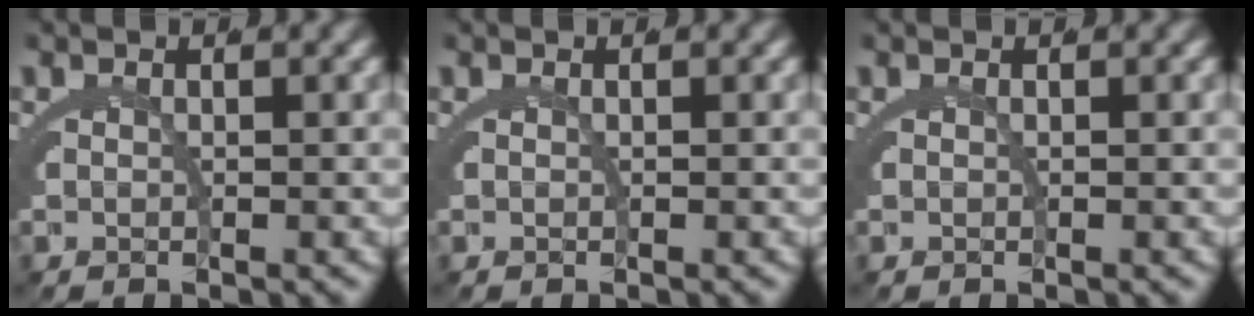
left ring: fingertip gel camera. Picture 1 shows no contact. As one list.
[{"total": 0.0}, {"total": 0.0}]